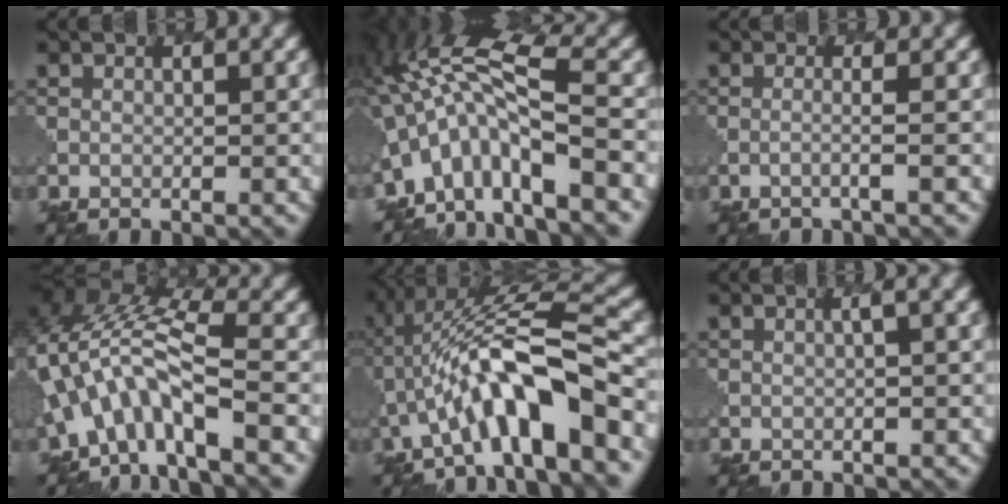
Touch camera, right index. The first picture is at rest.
{"total": 11.2, "force": [-2.8, 3.5, 10.3], "torque": [-0.190, 0.019, -0.044]}
{"total": 1.2, "force": [-0.3, 0.2, 1.1], "torque": [-0.005, 0.002, -0.022]}
{"total": 8.4, "force": [-2.7, 3.5, 7.2], "torque": [-0.134, 0.014, -0.058]}
{"total": 9.3, "force": [-2.6, 2.1, 8.7], "torque": [-0.149, 0.024, -0.041]}
{"total": 2.4, "force": [0.5, 0.8, 2.2], "torque": [-0.017, 0.009, 0.004]}